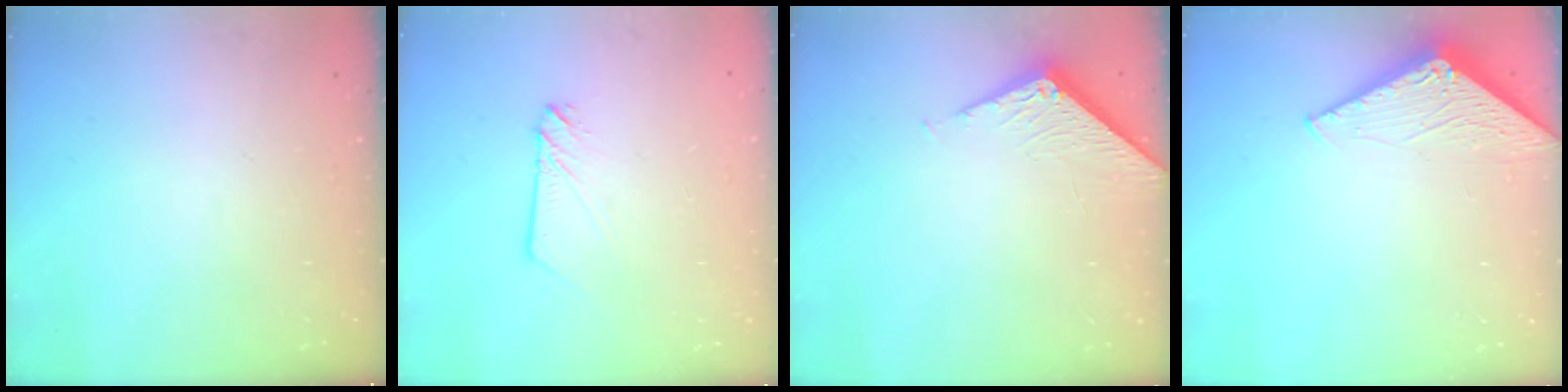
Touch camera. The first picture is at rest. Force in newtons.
{"total": 2.9, "press": 2.9, "slide": 0.4}
{"total": 5.0, "press": 5.0, "slide": 0.3}
{"total": 2.9, "press": 2.9, "slide": 0.3}